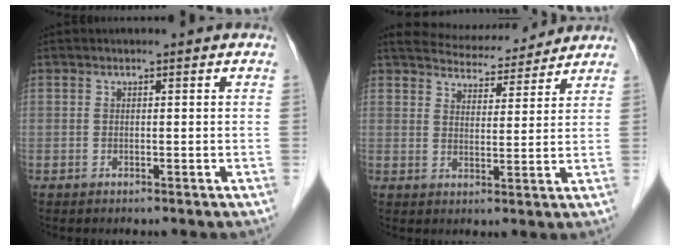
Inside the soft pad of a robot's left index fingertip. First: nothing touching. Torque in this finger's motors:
{"motor_torque": [0.70, -1.06, 0.04, 0.01]}